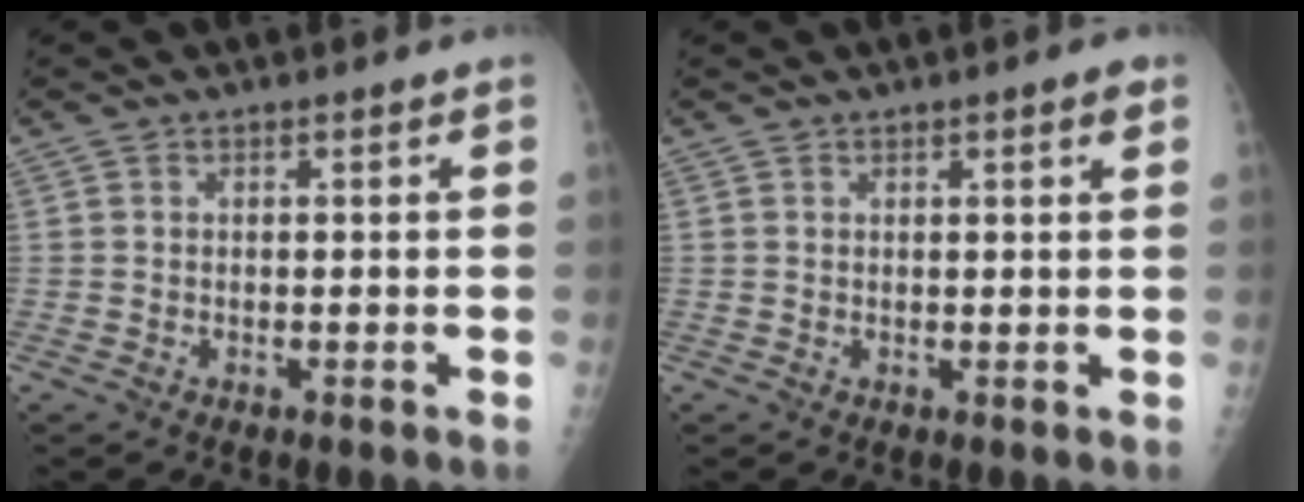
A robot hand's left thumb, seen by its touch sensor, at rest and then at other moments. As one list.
[{"total": 2.0, "force": [1.2, 0.4, 1.6], "torque": [-0.019, -0.004, 0.014]}]